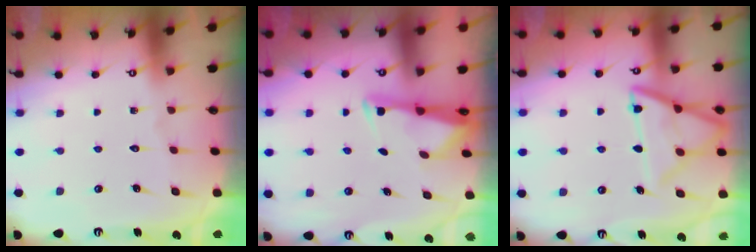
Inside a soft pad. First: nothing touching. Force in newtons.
{"total": 2.7, "press": 2.7, "slide": 0.4}
{"total": 14.2, "press": 14.1, "slide": 1.2}